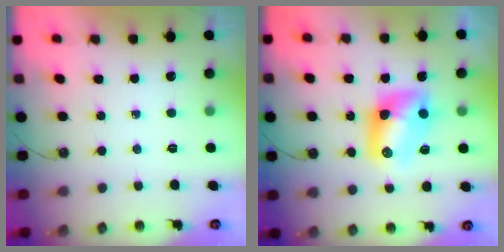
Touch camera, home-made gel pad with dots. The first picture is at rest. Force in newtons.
{"total": 11.4, "press": 10.8, "slide": 3.7}